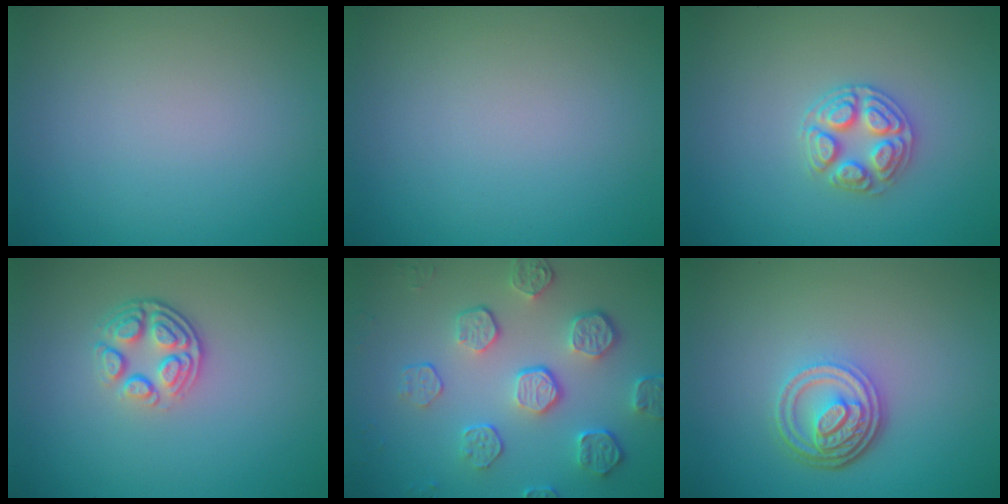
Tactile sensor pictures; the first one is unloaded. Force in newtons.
{"total": 0.0}
{"total": 2.8, "press": 2.7, "slide": 0.9}
{"total": 3.8, "press": 2.7, "slide": 2.7}
{"total": 5.7, "press": 4.1, "slide": 3.9}
{"total": 4.7, "press": 3.5, "slide": 3.2}